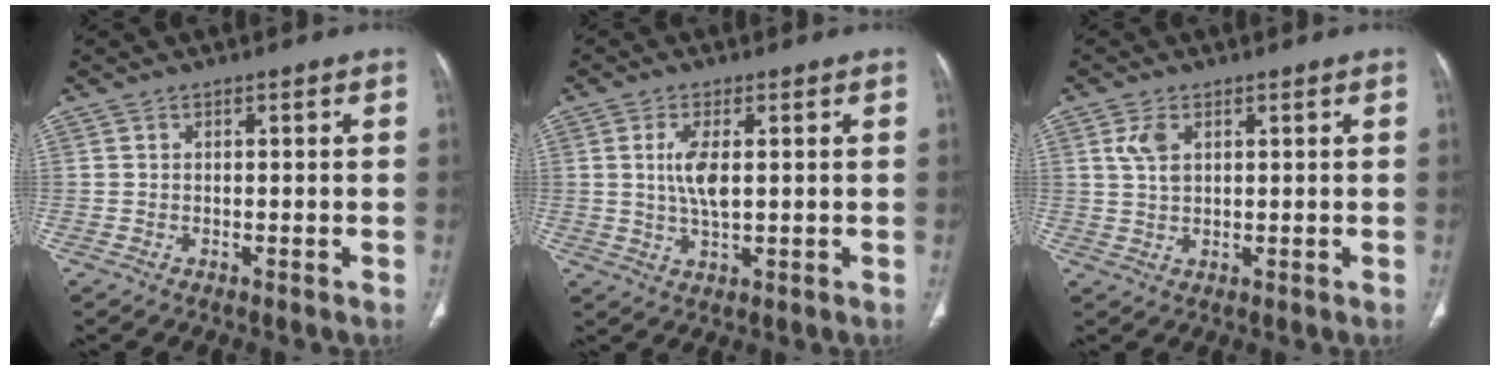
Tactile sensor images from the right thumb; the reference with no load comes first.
{"total": 5.6, "force": [0.9, 2.1, 5.1], "torque": [-0.110, -0.008, 0.021]}
{"total": 3.7, "force": [1.5, 2.0, 2.7], "torque": [-0.055, 0.000, 0.035]}